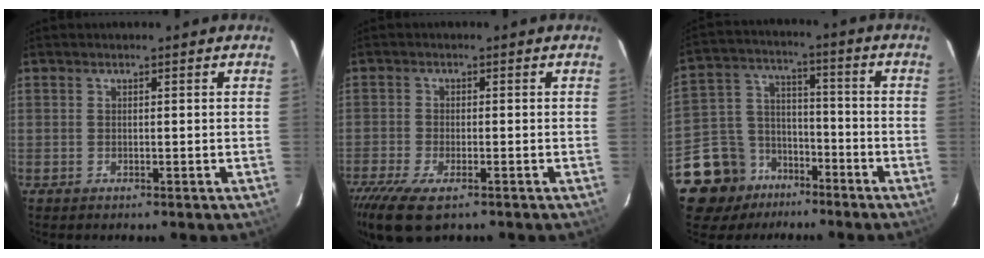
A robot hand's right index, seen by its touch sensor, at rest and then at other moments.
{"total": 8.8, "force": [-6.1, 2.8, 5.7], "torque": [-0.139, -0.036, -0.112]}
{"total": 13.2, "force": [-9.0, 9.2, 2.8], "torque": [-0.092, 0.049, -0.150]}